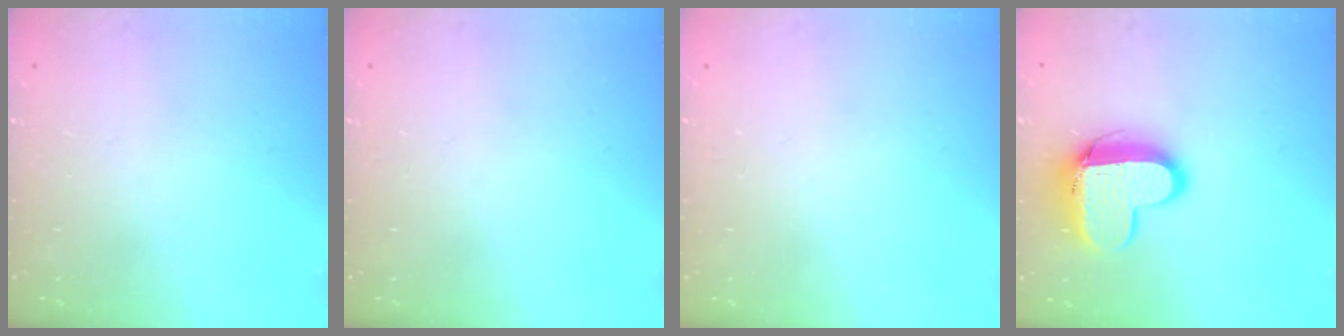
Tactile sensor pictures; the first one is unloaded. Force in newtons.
{"total": 0.0}
{"total": 0.0}
{"total": 12.1, "press": 12.0, "slide": 1.2}